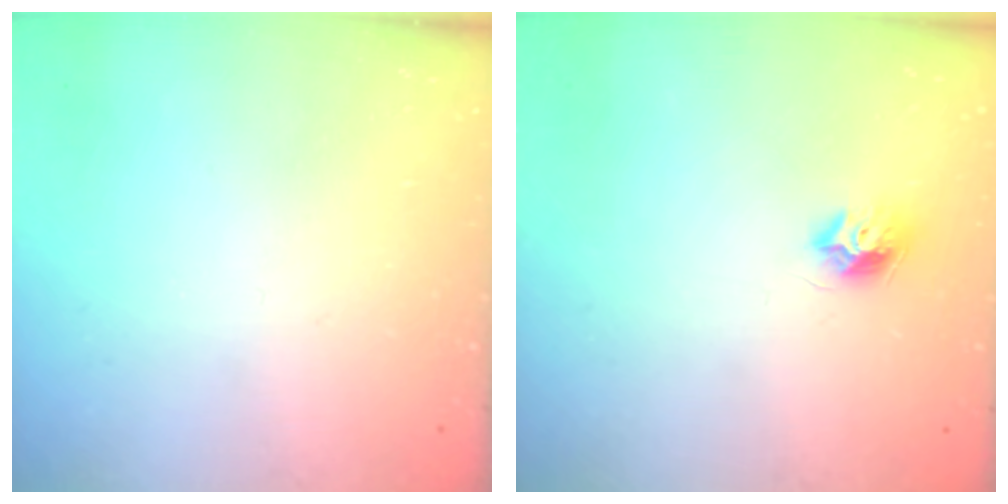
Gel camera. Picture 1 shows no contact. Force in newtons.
{"total": 7.9, "press": 7.9, "slide": 0.4}